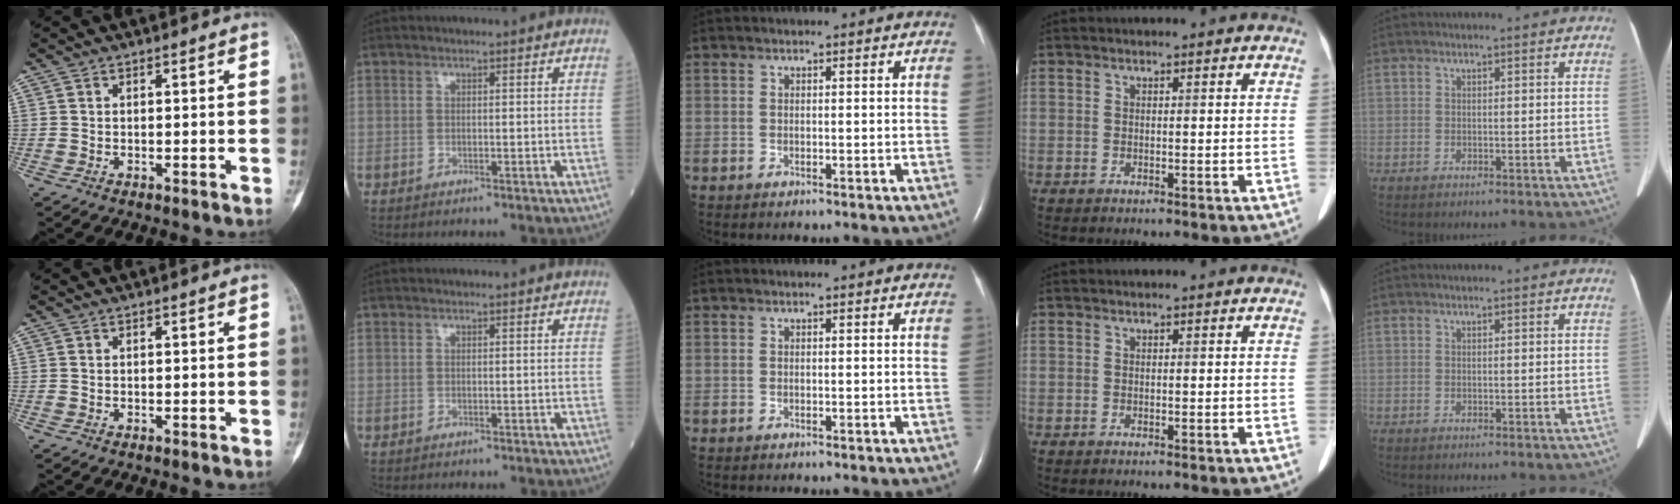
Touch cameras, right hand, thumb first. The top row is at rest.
{}